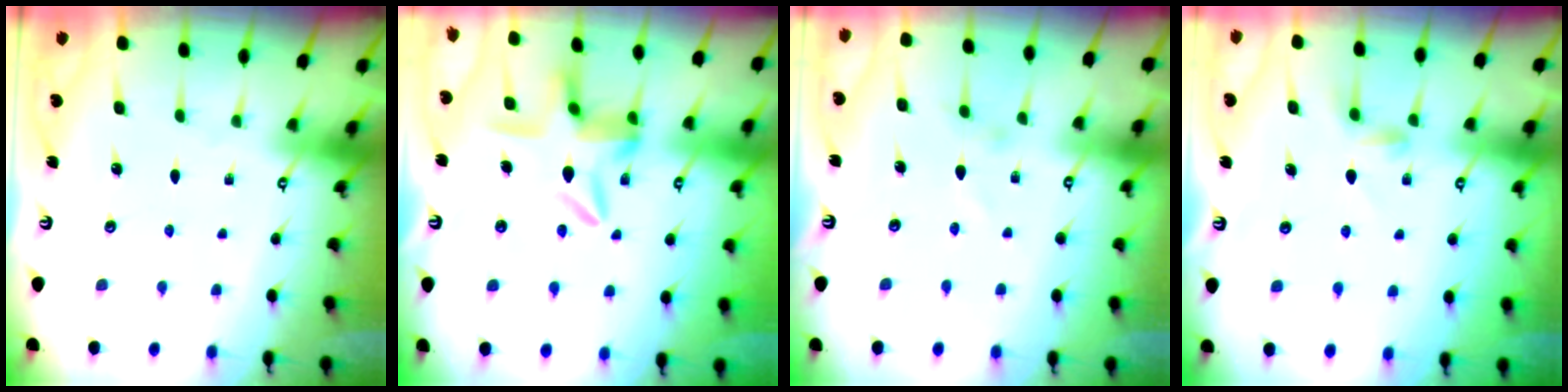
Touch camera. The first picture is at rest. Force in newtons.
{"total": 11.2, "press": 11.2, "slide": 1.1}
{"total": 2.5, "press": 2.5, "slide": 0.4}
{"total": 3.3, "press": 3.3, "slide": 0.4}